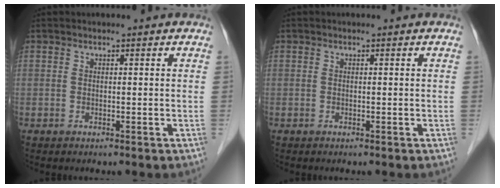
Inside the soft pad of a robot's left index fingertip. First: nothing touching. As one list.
[{"total": 0.0}]